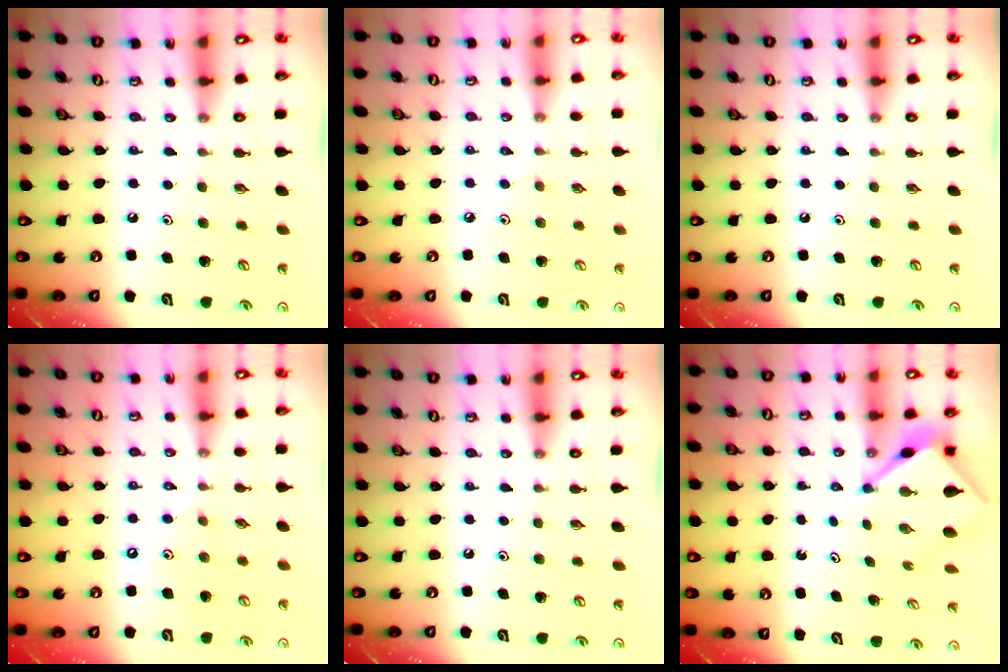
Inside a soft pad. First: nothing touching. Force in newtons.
{"total": 2.2, "press": 2.2, "slide": 0.5}
{"total": 0.0}
{"total": 1.5, "press": 1.4, "slide": 0.2}
{"total": 0.0}
{"total": 6.3, "press": 6.2, "slide": 0.6}